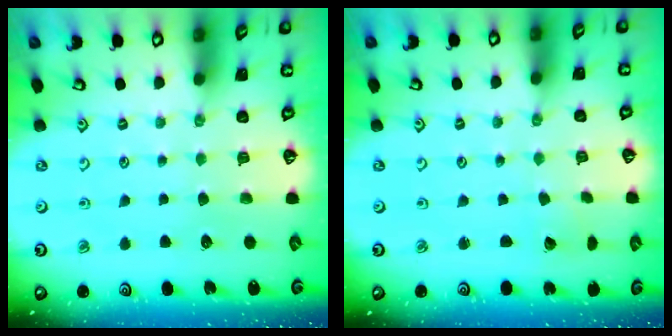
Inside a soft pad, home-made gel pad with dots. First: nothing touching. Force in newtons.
{"total": 1.4, "press": 1.4, "slide": 0.0}